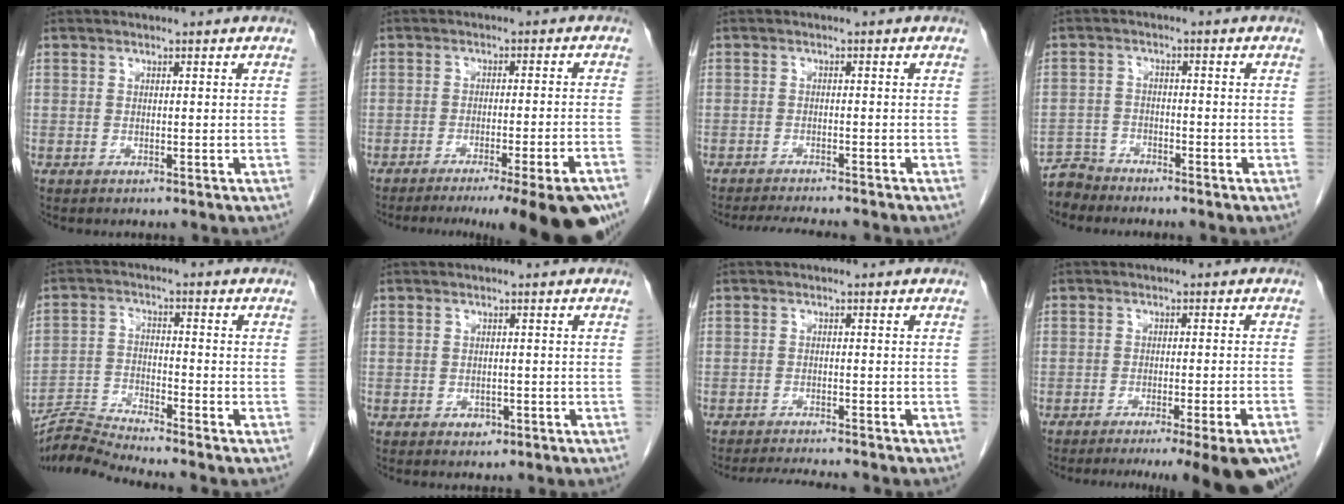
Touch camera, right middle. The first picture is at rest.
{"total": 16.1, "force": [-12.8, 0.2, 9.8], "torque": [-0.072, -0.022, -0.172]}
{"total": 8.1, "force": [-7.4, 0.8, 3.2], "torque": [-0.044, -0.013, -0.104]}
{"total": 3.5, "force": [-3.3, 0.8, -0.8], "torque": [0.018, -0.006, -0.064]}
{"total": 6.4, "force": [-6.0, -2.1, 0.1], "torque": [-0.015, -0.009, -0.117]}
{"total": 1.3, "force": [-0.6, 1.0, 0.6], "torque": [-0.007, 0.003, -0.003]}
{"total": 6.1, "force": [-5.7, -0.3, 2.1], "torque": [-0.028, -0.015, -0.090]}
{"total": 12.7, "force": [-10.0, -0.2, 7.8], "torque": [-0.065, -0.023, -0.135]}